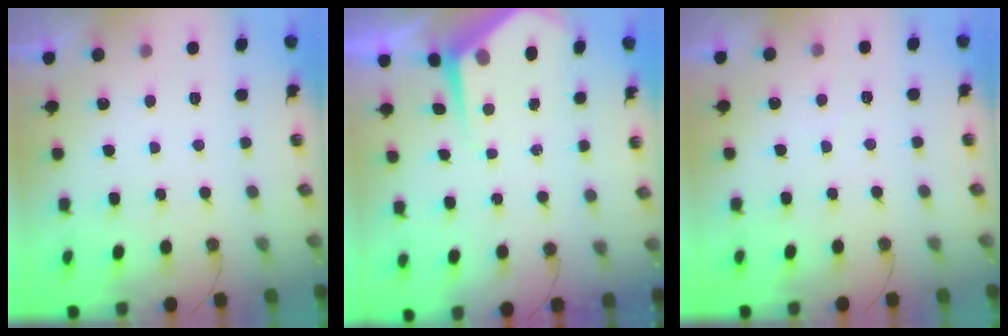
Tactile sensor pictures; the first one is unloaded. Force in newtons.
{"total": 5.7, "press": 5.7, "slide": 0.5}
{"total": 2.4, "press": 2.4, "slide": 0.4}